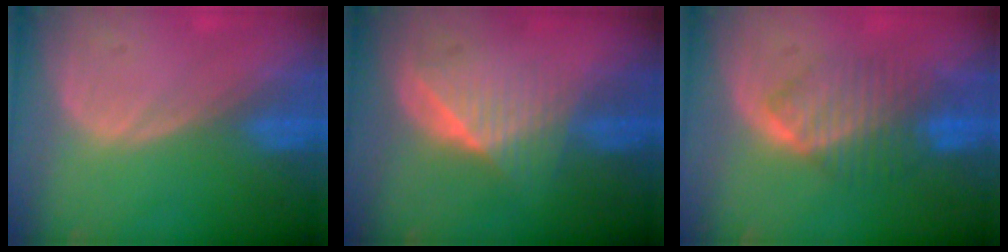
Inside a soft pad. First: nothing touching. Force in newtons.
{"total": 6.3, "press": 5.8, "slide": 2.6}
{"total": 6.6, "press": 6.6, "slide": 0.2}